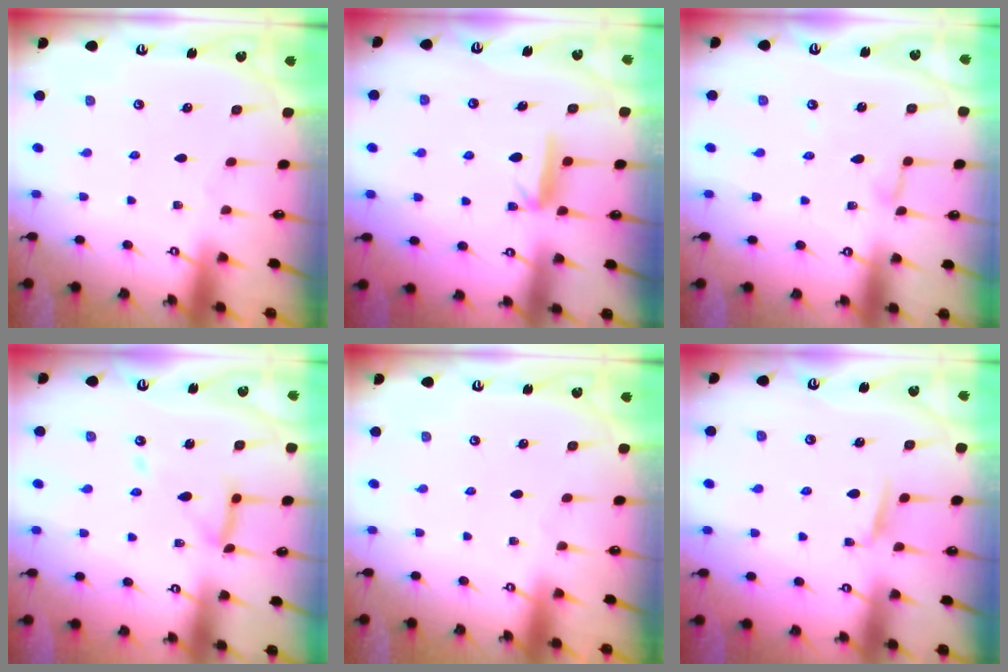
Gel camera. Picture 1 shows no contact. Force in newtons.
{"total": 6.3, "press": 6.3, "slide": 0.7}
{"total": 3.7, "press": 3.7, "slide": 0.3}
{"total": 10.9, "press": 10.9, "slide": 0.9}
{"total": 0.0}
{"total": 4.4, "press": 4.4, "slide": 0.8}